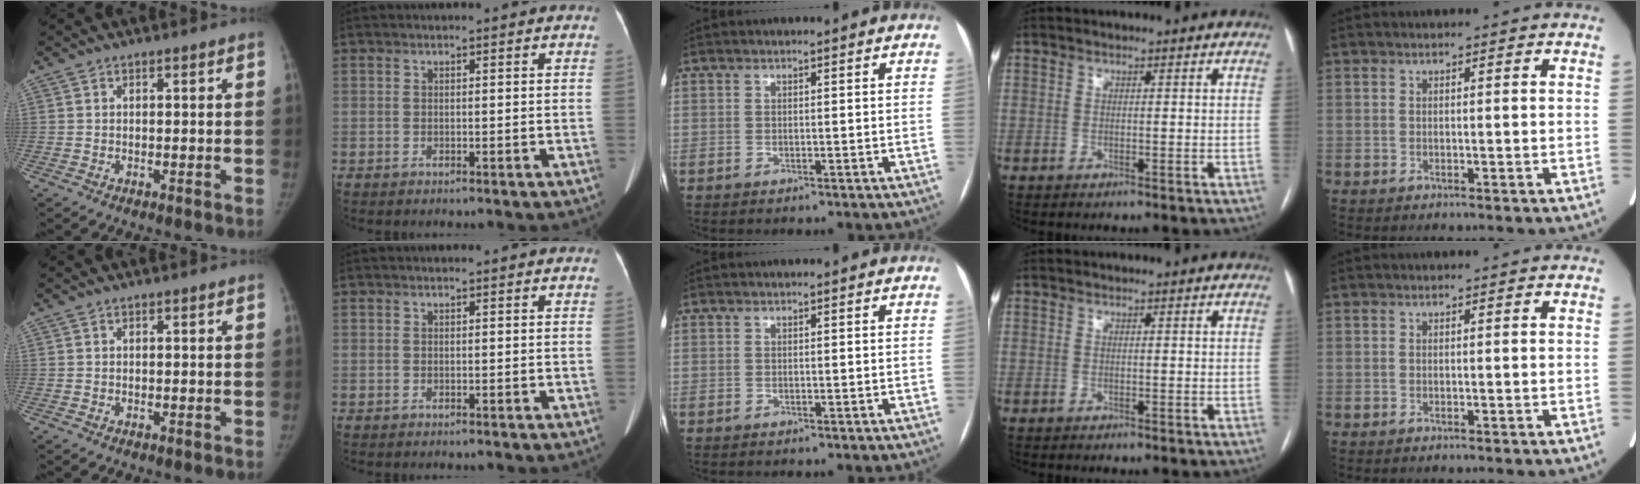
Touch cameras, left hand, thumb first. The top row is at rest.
{}